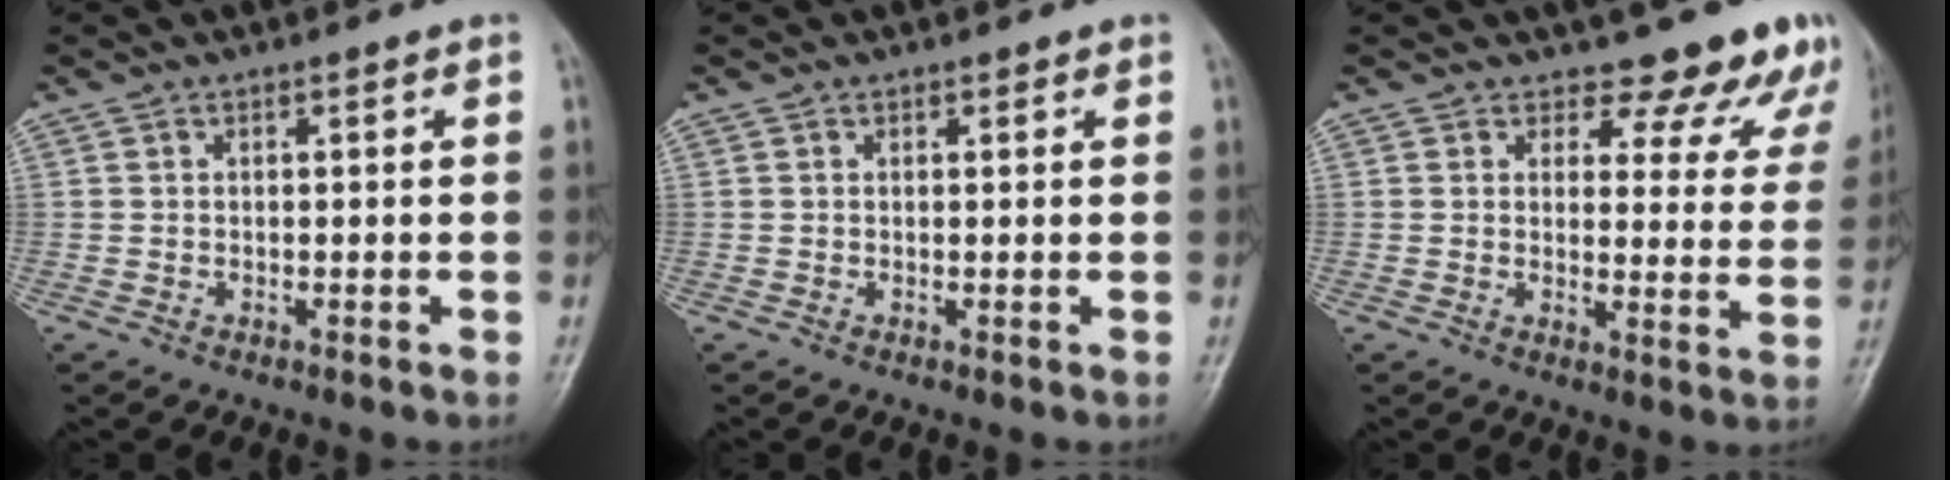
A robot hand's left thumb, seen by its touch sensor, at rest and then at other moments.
{"total": 0.6, "force": [0.5, 0.4, 0.1], "torque": [0.002, -0.003, 0.004]}
{"total": 12.0, "force": [10.7, 5.0, 2.3], "torque": [0.029, -0.071, 0.100]}